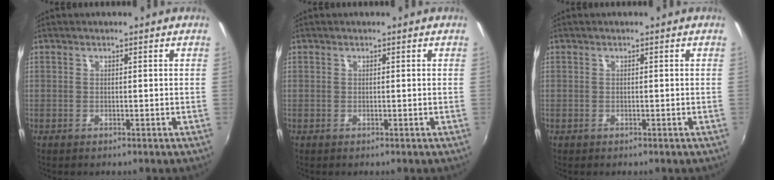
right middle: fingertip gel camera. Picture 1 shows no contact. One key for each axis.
{"total": 0.0}
{"total": 0.0}